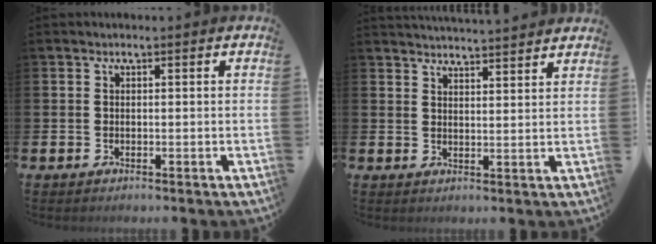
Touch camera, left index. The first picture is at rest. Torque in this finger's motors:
{"motor_torque": [0.07, -1.42, -0.01, 0.04]}